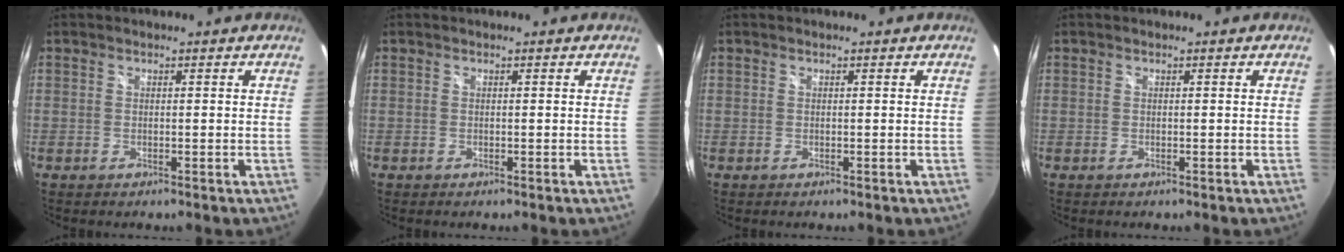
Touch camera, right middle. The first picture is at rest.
{"total": 0.0}
{"total": 0.0}
{"total": 0.0}